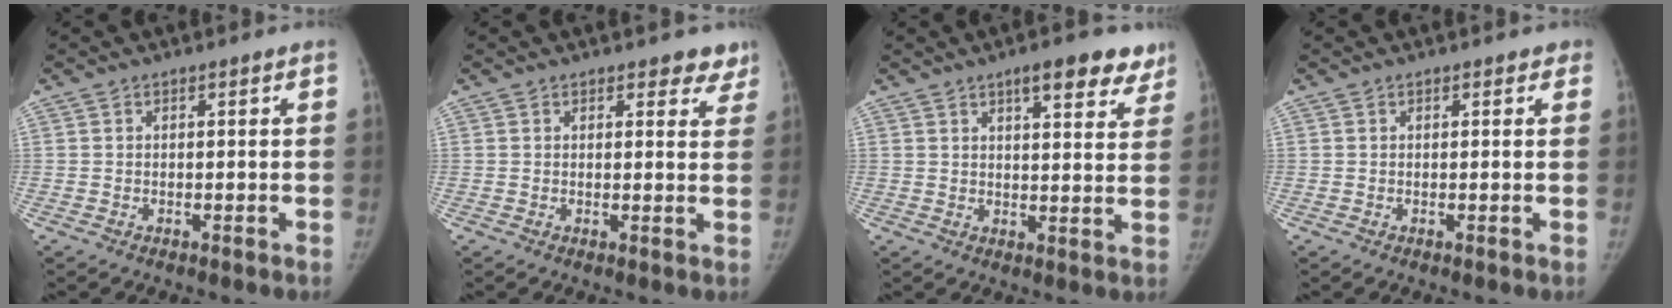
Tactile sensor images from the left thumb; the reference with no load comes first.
{"total": 4.7, "force": [3.8, 2.3, 1.5], "torque": [0.024, -0.018, 0.034]}
{"total": 10.3, "force": [6.8, 3.6, 6.8], "torque": [-0.053, -0.031, 0.086]}
{"total": 0.9, "force": [0.6, 0.6, 0.3], "torque": [0.007, -0.002, 0.001]}